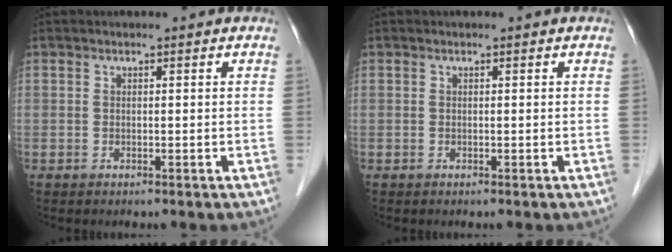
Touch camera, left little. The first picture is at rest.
{"total": 0.0}